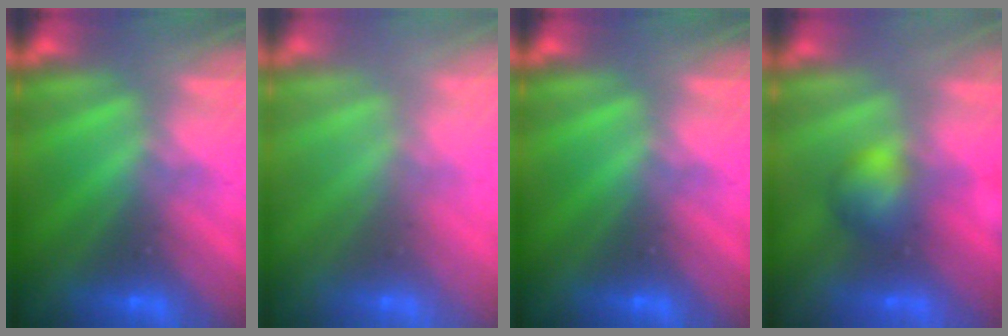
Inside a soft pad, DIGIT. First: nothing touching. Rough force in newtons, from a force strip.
{"total": 7.3}
{"total": 0.0}
{"total": 2.9}